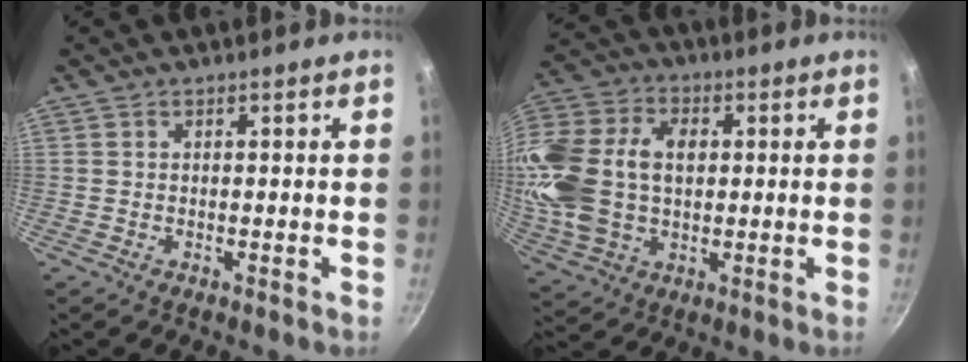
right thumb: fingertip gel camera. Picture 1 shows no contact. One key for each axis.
{"total": 20.1, "fx": 1.6, "fy": 13.8, "fz": 14.5, "tx": -0.289, "ty": 0.025, "tz": 0.028}